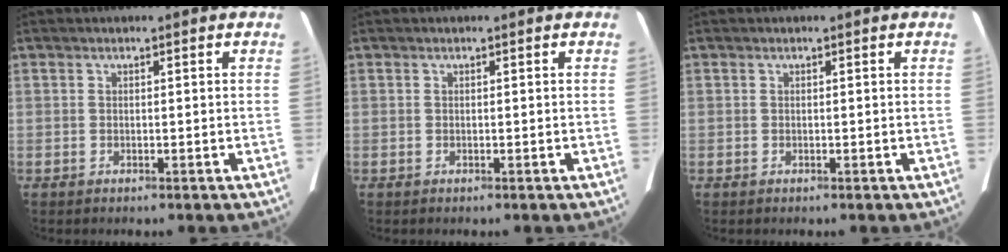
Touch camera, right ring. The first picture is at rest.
{"total": 0.0}
{"total": 0.0}